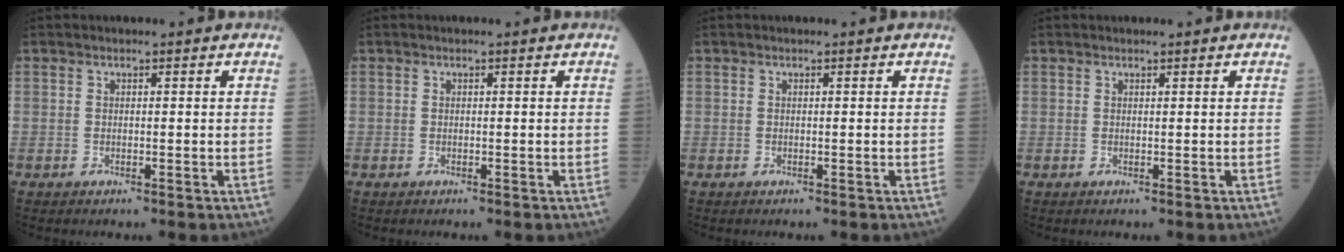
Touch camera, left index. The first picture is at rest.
{"total": 0.0}
{"total": 0.0}
{"total": 0.0}